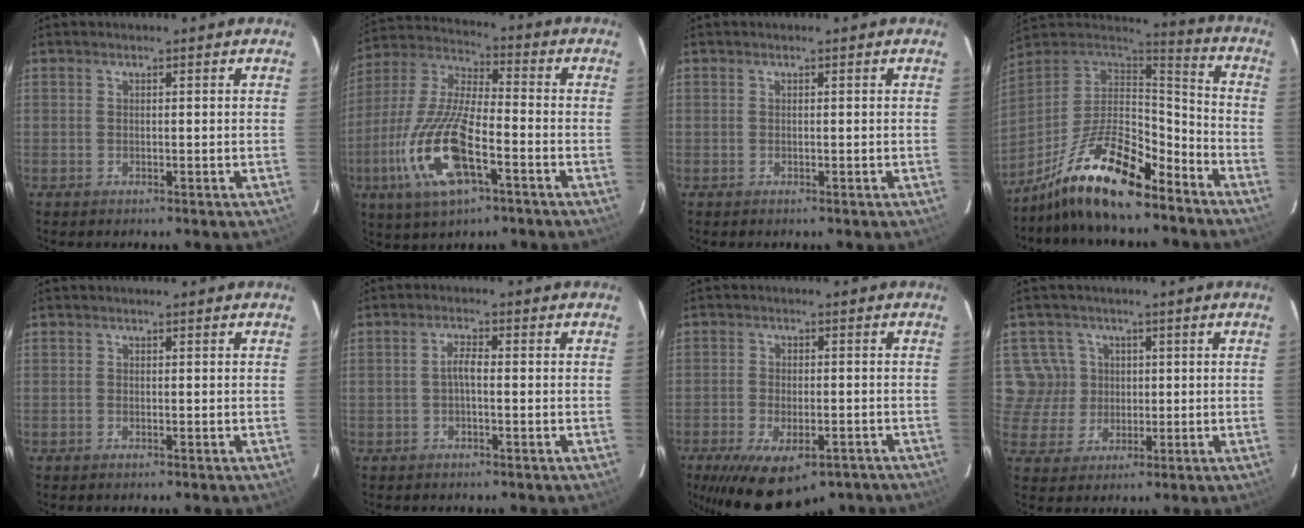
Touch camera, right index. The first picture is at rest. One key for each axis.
{"total": 18.1, "fx": -7.0, "fy": 6.0, "fz": 15.5, "tx": -0.337, "ty": -0.018, "tz": -0.137}
{"total": 0.0}
{"total": 18.2, "fx": -12.6, "fy": 5.5, "fz": 11.9, "tx": -0.242, "ty": -0.009, "tz": -0.229}
{"total": 0.0}
{"total": 2.2, "fx": -0.5, "fy": 0.5, "fz": 2.0, "tx": -0.041, "ty": 0.008, "tz": -0.011}
{"total": 16.2, "fx": -10.6, "fy": 7.3, "fz": 9.8, "tx": -0.205, "ty": -0.031, "tz": -0.152}
{"total": 6.0, "fx": 1.0, "fy": 5.9, "fz": 0.5, "tx": -0.015, "ty": 0.014, "tz": 0.020}